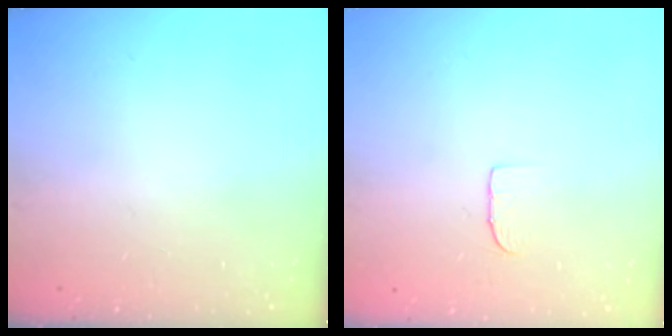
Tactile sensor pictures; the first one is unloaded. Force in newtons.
{"total": 4.3, "press": 4.3, "slide": 0.3}